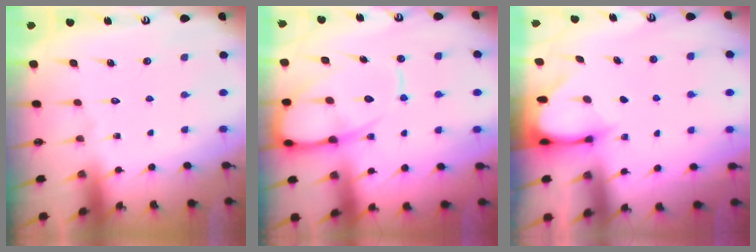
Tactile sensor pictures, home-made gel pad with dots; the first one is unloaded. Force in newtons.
{"total": 12.3, "press": 12.2, "slide": 1.4}
{"total": 3.4, "press": 3.4, "slide": 0.3}